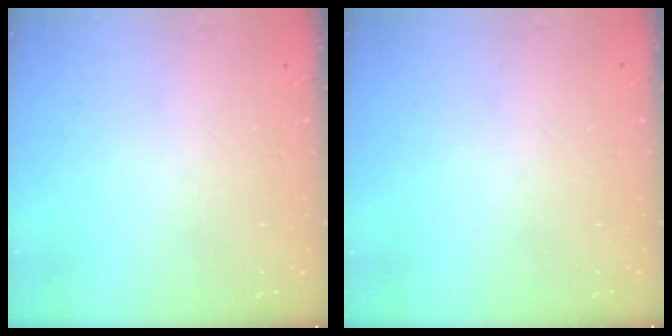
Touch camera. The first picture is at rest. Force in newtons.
{"total": 0.0}